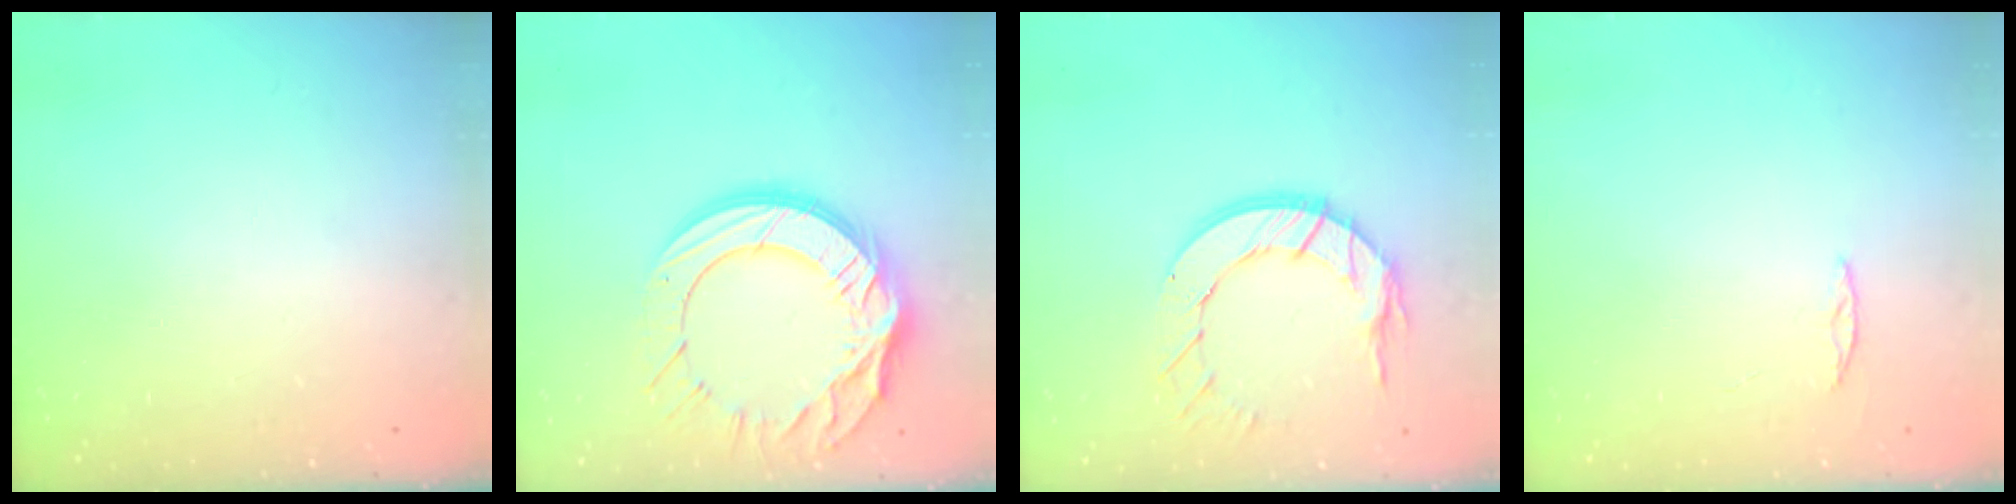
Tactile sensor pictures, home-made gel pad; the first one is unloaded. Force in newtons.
{"total": 20.4, "press": 20.3, "slide": 2.0}
{"total": 12.3, "press": 12.3, "slide": 1.2}
{"total": 2.0, "press": 2.0, "slide": 0.2}